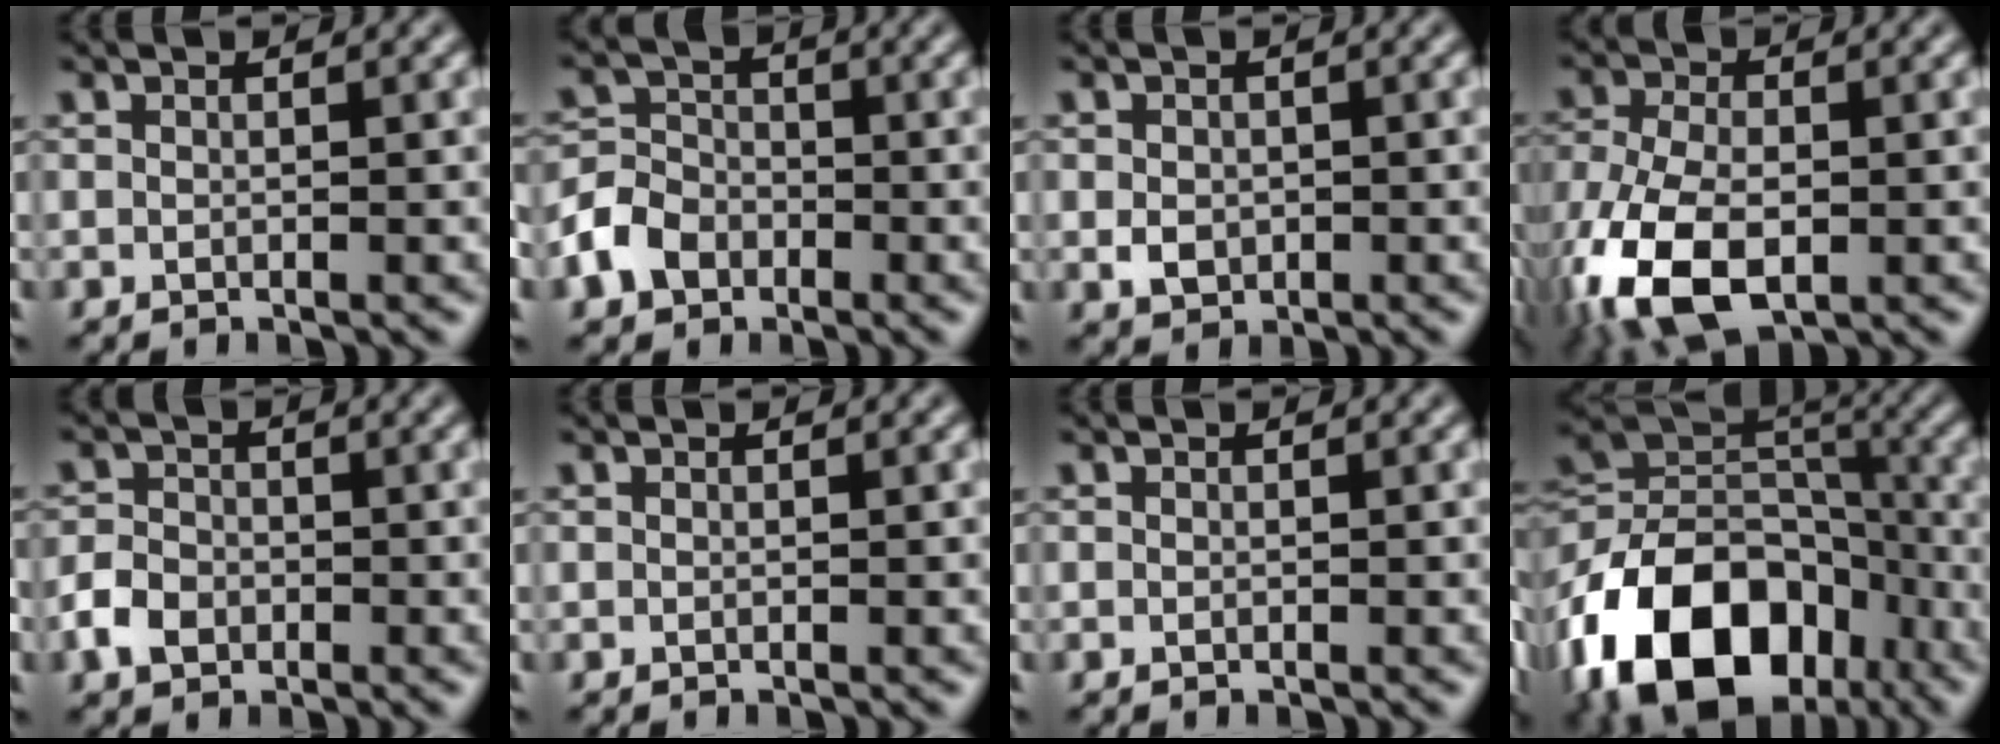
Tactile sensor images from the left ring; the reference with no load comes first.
{"total": 4.4, "force": [-2.2, 3.4, 1.7], "torque": [-0.038, 0.002, -0.050]}
{"total": 1.9, "force": [-0.3, 1.6, 1.0], "torque": [-0.017, -0.004, -0.009]}
{"total": 11.1, "force": [-4.2, 6.3, 8.1], "torque": [-0.197, -0.035, -0.074]}
{"total": 2.8, "force": [-1.2, 2.2, 1.3], "torque": [-0.023, 0.001, -0.028]}
{"total": 0.0}
{"total": 0.0}
{"total": 16.1, "force": [-8.4, 10.4, 8.9], "torque": [-0.181, 0.001, -0.154]}